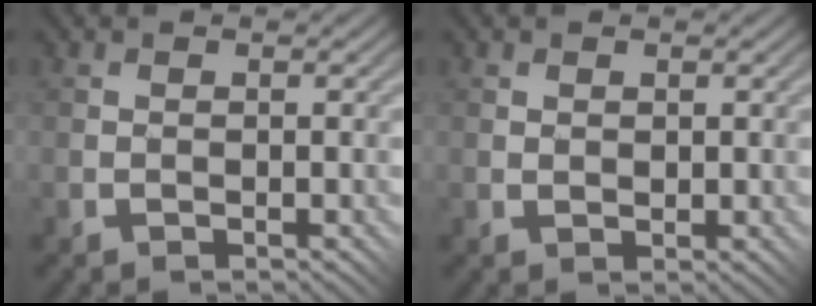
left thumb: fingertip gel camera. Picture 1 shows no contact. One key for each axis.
{"total": 0.8, "fx": 0.6, "fy": 0.5, "fz": 0.3, "tx": -0.008, "ty": -0.001, "tz": 0.014}